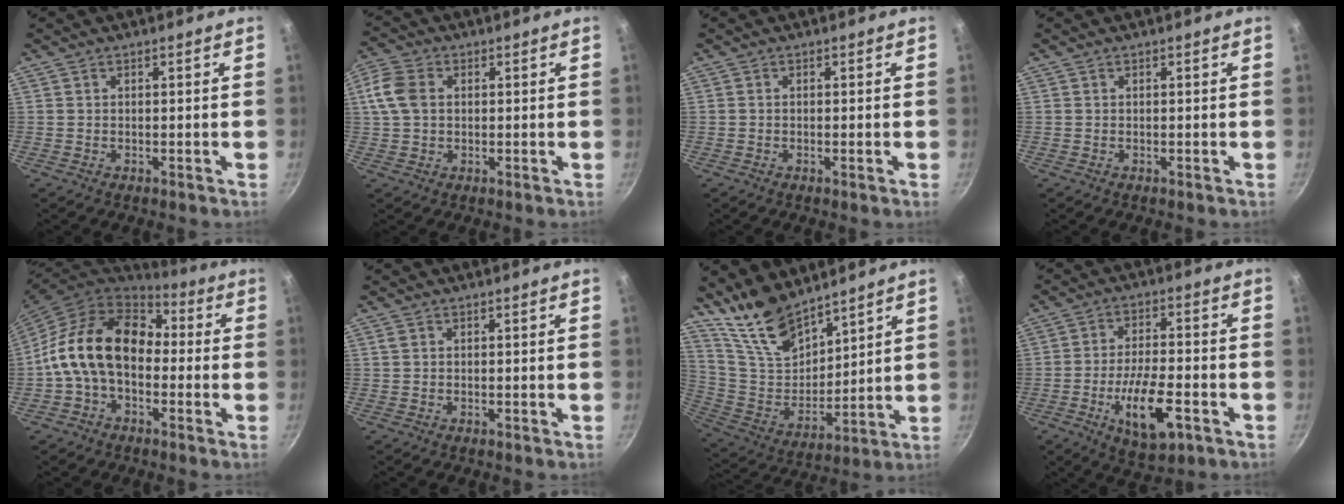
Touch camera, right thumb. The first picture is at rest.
{"total": 7.3, "force": [1.2, 5.4, 4.8], "torque": [-0.095, 0.007, 0.011]}
{"total": 0.8, "force": [-0.3, -0.1, 0.7], "torque": [-0.015, 0.000, -0.008]}
{"total": 0.0}
{"total": 16.8, "force": [-0.7, 11.7, 12.0], "torque": [-0.184, 0.044, -0.032]}
{"total": 0.6, "force": [0.3, 0.4, 0.4], "torque": [-0.008, 0.001, 0.006]}
{"total": 14.9, "force": [11.9, 6.3, 6.3], "torque": [-0.091, -0.087, 0.240]}
{"total": 12.4, "force": [-4.6, 4.9, 10.4], "torque": [-0.173, 0.018, -0.073]}